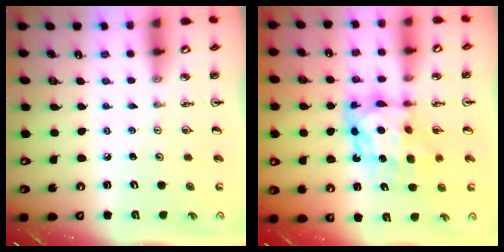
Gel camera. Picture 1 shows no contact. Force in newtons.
{"total": 8.7, "press": 8.6, "slide": 1.3}